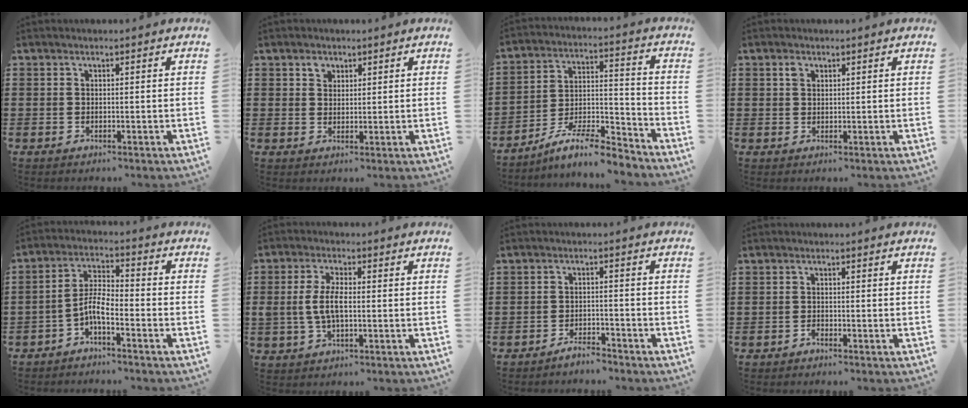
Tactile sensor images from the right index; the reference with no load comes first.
{"total": 1.8, "force": [1.1, 1.3, 0.6], "torque": [-0.008, 0.003, 0.018]}
{"total": 9.5, "force": [-8.1, 1.4, 4.6], "torque": [-0.072, 0.020, -0.155]}
{"total": 1.3, "force": [0.5, 0.9, 0.7], "torque": [-0.015, 0.005, 0.010]}
{"total": 5.2, "force": [-2.8, 1.4, 4.2], "torque": [-0.096, 0.000, -0.058]}
{"total": 5.4, "force": [-0.4, 2.4, 4.8], "torque": [-0.117, -0.004, -0.017]}
{"total": 2.9, "force": [-2.9, 0.3, 0.5], "torque": [-0.012, 0.005, -0.058]}
{"total": 0.9, "force": [-0.8, 0.3, 0.2], "torque": [-0.007, 0.001, -0.017]}